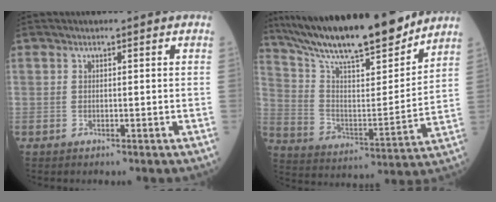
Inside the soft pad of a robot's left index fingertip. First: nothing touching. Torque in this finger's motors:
{"motor_torque": [0.43, -0.71, 0.74, 0.21]}